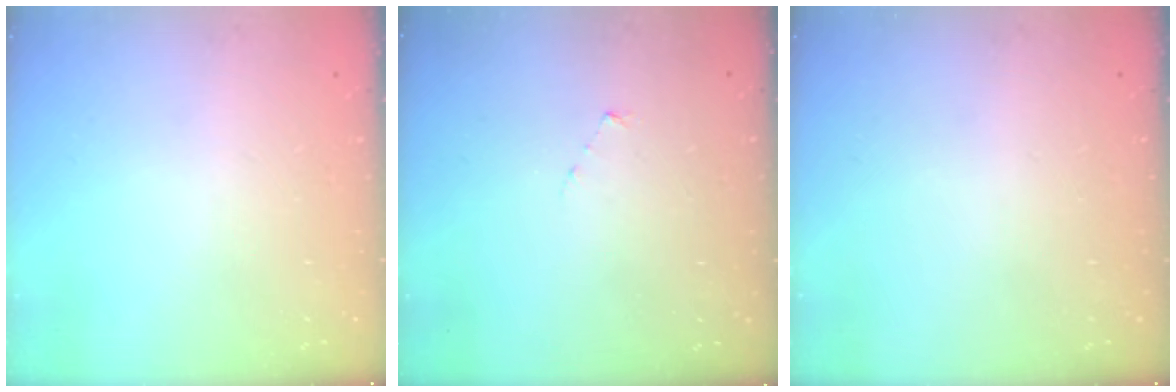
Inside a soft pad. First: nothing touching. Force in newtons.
{"total": 2.7, "press": 2.7, "slide": 0.3}
{"total": 0.0}